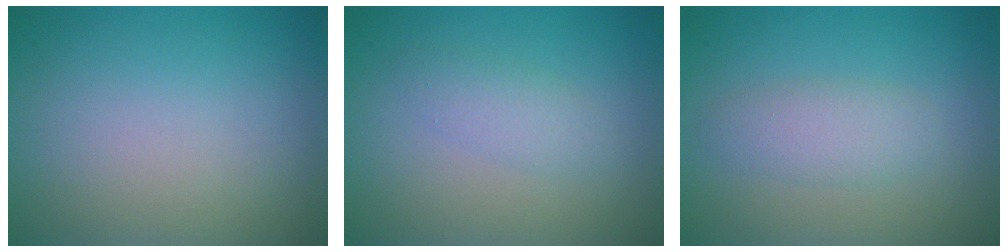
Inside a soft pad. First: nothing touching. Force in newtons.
{"total": 1.9, "press": 1.9, "slide": 0.1}
{"total": 2.4, "press": 2.4, "slide": 0.0}